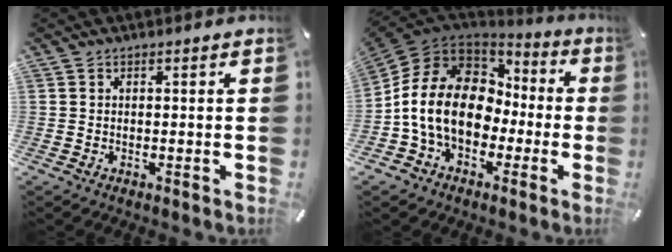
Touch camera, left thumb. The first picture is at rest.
{"total": 16.5, "force": [-2.0, 12.9, 10.0], "torque": [-0.219, 0.019, -0.035]}